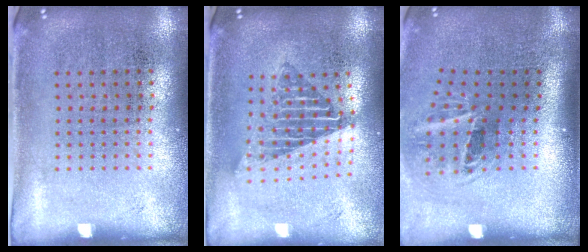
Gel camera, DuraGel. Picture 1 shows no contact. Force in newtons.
{"total": 1.8, "press": 1.4, "slide": 1.0}
{"total": 2.0, "press": 1.2, "slide": 1.6}